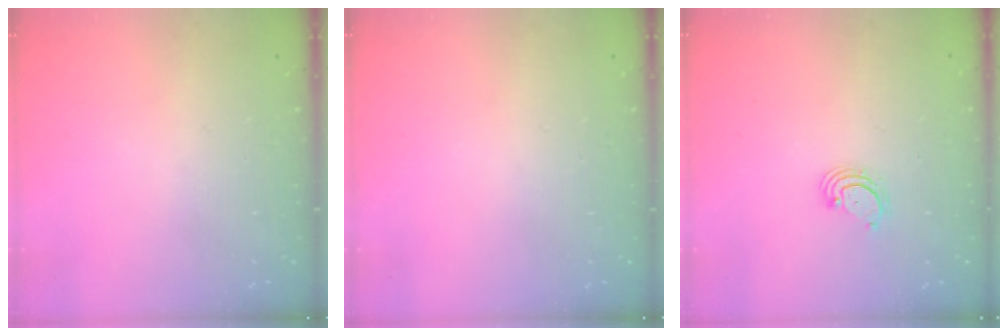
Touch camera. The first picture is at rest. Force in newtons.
{"total": 0.0}
{"total": 3.0, "press": 3.0, "slide": 0.3}